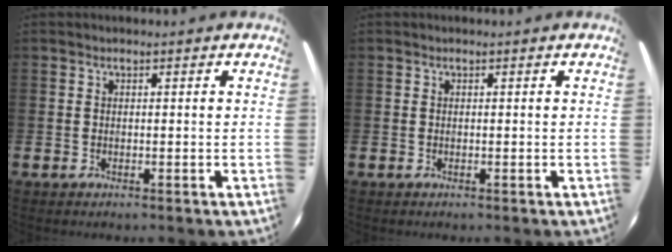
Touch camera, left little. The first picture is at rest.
{"total": 0.0}